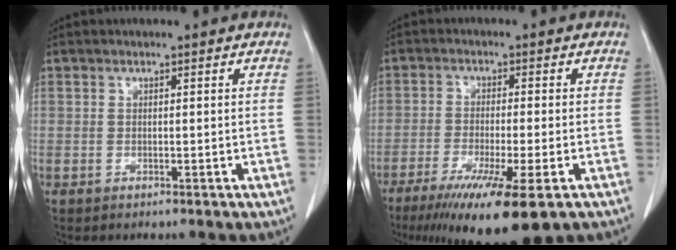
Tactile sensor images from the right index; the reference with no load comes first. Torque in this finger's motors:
{"motor_torque": [1.65, -0.49, 0.43, 0.15]}